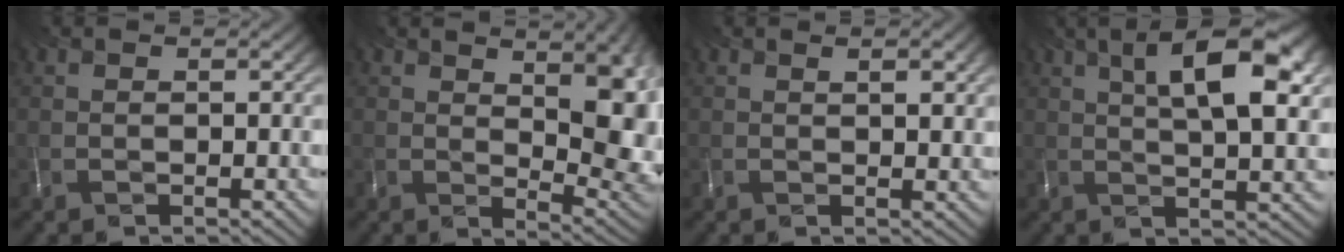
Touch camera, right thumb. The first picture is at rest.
{"total": 11.9, "force": [3.7, 5.2, 10.0], "torque": [-0.121, 0.004, 0.053]}
{"total": 2.4, "force": [1.2, 0.8, 2.0], "torque": [-0.032, -0.003, 0.020]}
{"total": 11.0, "force": [4.6, 3.6, 9.4], "torque": [-0.142, 0.001, 0.072]}